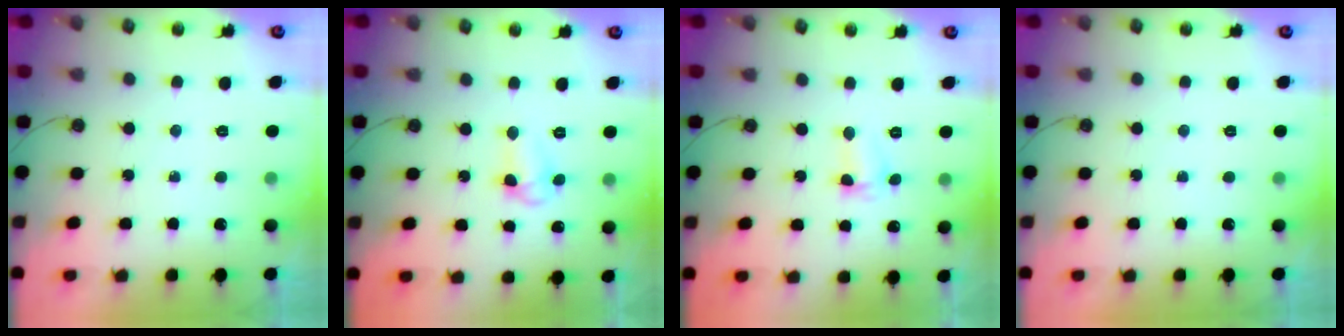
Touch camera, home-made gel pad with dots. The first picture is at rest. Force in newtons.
{"total": 6.0, "press": 6.0, "slide": 0.4}
{"total": 2.5, "press": 2.5, "slide": 0.5}
{"total": 0.0}